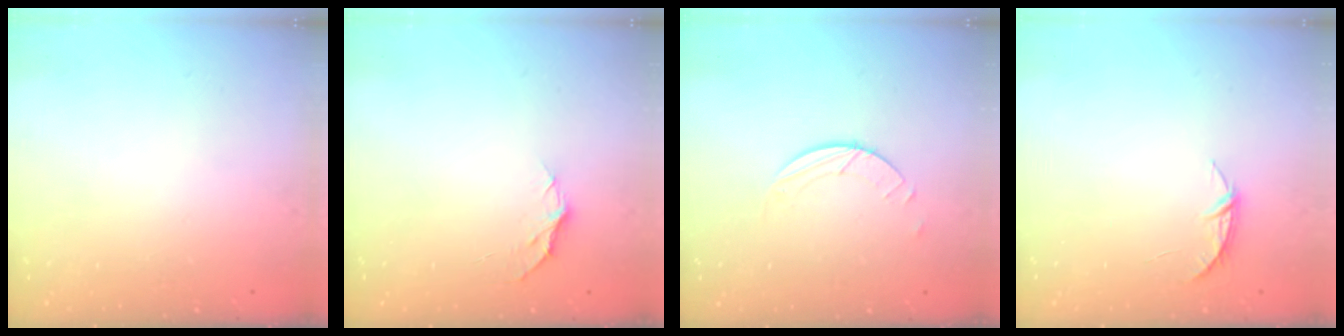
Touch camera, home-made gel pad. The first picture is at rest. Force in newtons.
{"total": 5.1, "press": 5.1, "slide": 0.2}
{"total": 2.0, "press": 2.0, "slide": 0.2}
{"total": 4.2, "press": 4.2, "slide": 0.5}